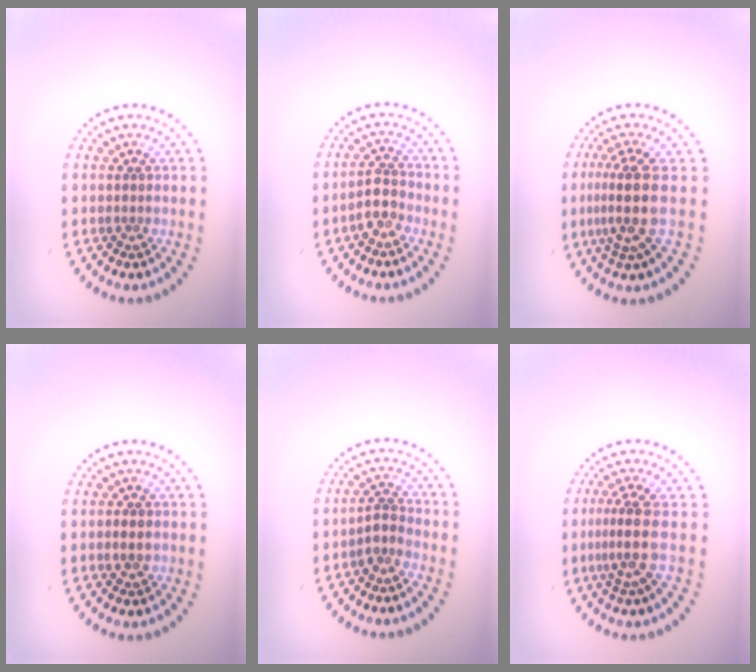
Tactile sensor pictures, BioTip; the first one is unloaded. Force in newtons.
{"total": 2.4, "press": 2.2, "slide": 1.0}
{"total": 4.0, "press": 3.0, "slide": 2.6}
{"total": 1.0, "press": 0.9, "slide": 0.3}
{"total": 1.6, "press": 1.2, "slide": 1.1}
{"total": 3.0, "press": 2.1, "slide": 2.1}